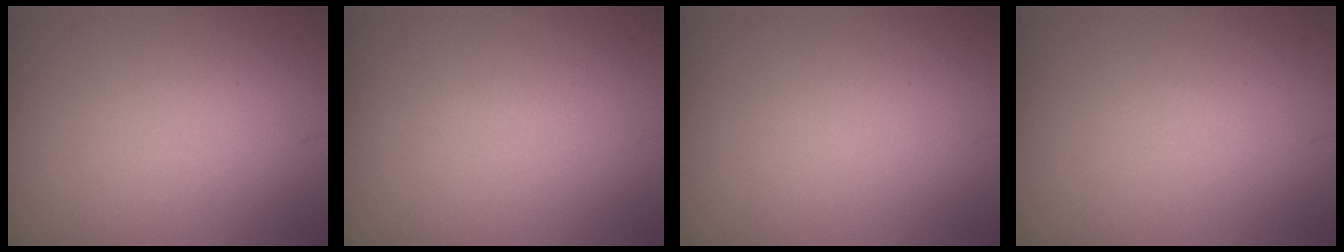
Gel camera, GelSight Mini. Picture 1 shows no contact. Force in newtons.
{"total": 0.0}
{"total": 0.0}
{"total": 0.0}